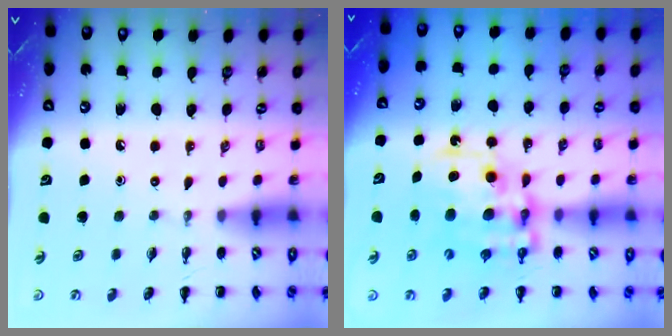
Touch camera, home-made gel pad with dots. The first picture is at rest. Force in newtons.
{"total": 15.0, "press": 14.6, "slide": 3.1}